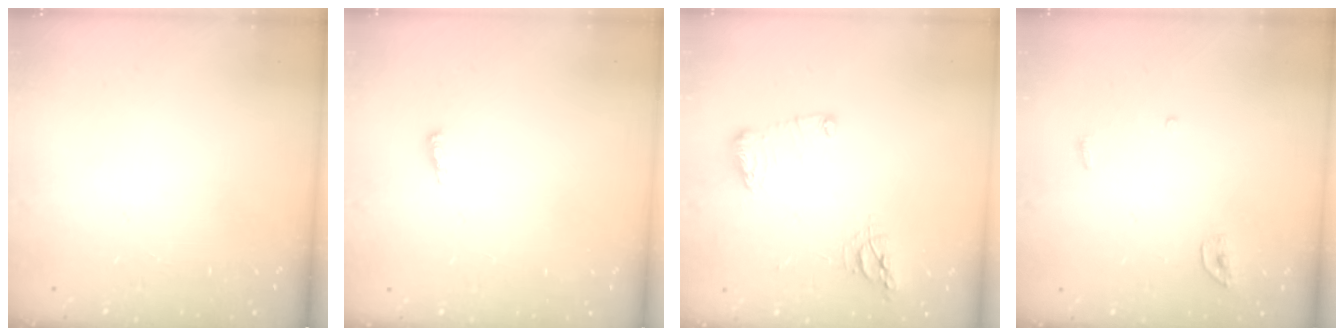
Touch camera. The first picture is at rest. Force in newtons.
{"total": 3.9, "press": 3.6, "slide": 1.5}
{"total": 10.5, "press": 10.5, "slide": 1.0}
{"total": 3.4, "press": 3.4, "slide": 0.3}